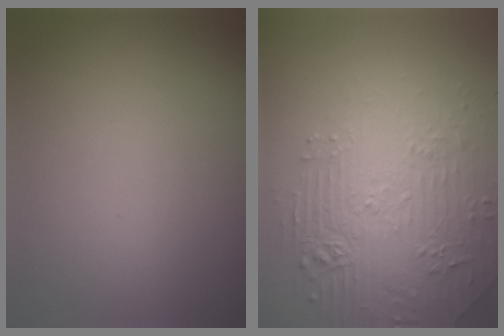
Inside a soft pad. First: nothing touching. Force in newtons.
{"total": 4.9, "press": 4.5, "slide": 2.0}